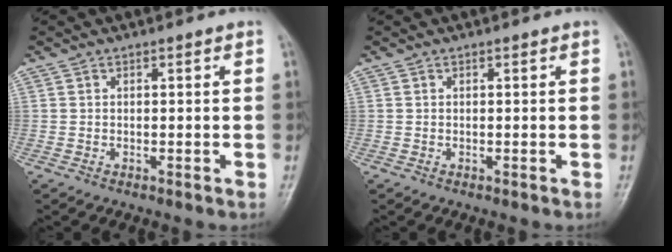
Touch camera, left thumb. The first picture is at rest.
{"total": 0.0}